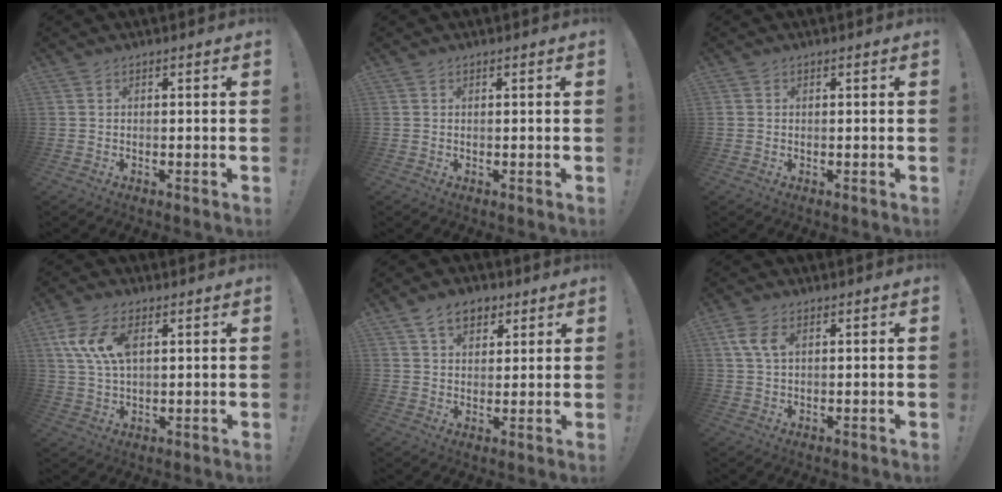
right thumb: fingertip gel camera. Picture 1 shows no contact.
{"total": 0.0}
{"total": 0.7, "force": [0.2, 0.6, 0.1], "torque": [-0.007, 0.004, 0.006]}
{"total": 10.7, "force": [3.6, 5.9, 8.2], "torque": [-0.176, 0.003, 0.067]}
{"total": 8.3, "force": [4.6, 5.4, 4.2], "torque": [-0.066, -0.008, 0.088]}
{"total": 5.5, "force": [1.9, 2.8, 4.3], "torque": [-0.104, 0.003, 0.034]}